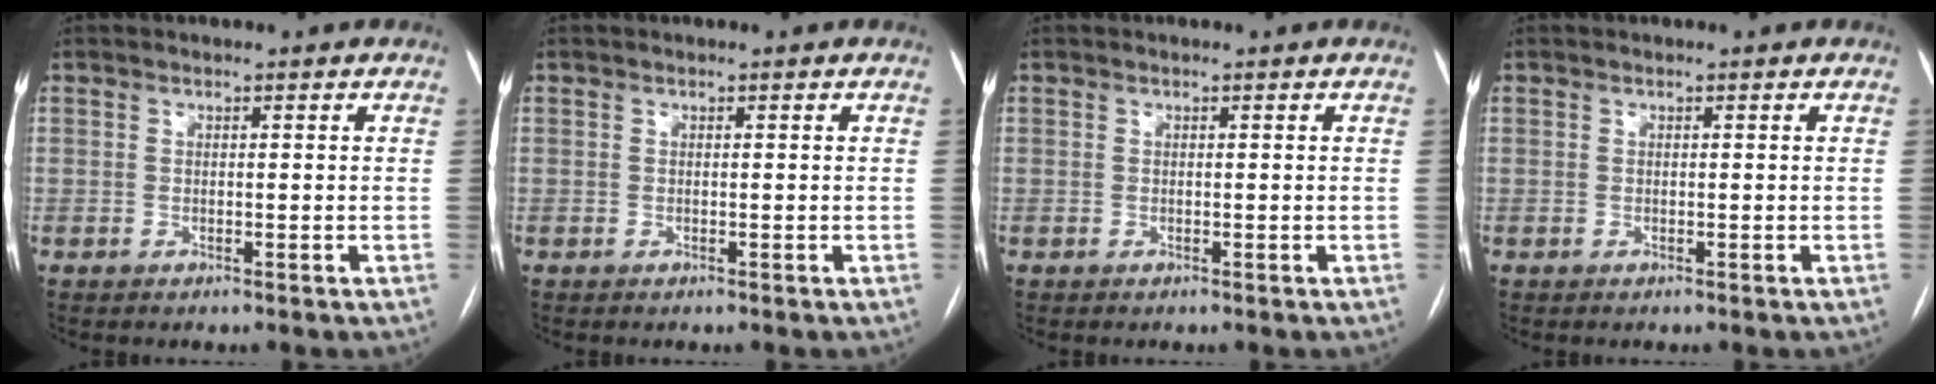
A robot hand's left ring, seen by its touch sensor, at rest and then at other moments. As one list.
[{"total": 0.0}, {"total": 0.0}, {"total": 0.0}]